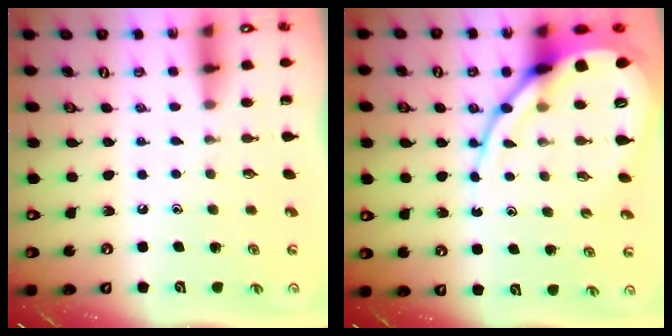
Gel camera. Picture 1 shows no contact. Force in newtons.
{"total": 14.0, "press": 13.9, "slide": 1.6}